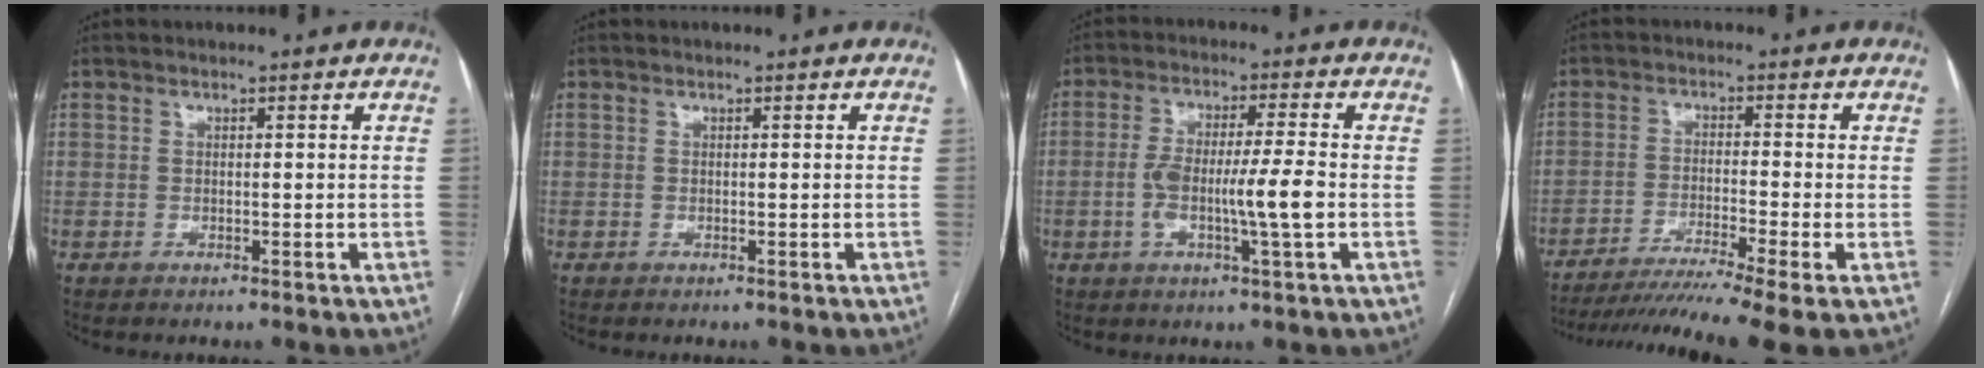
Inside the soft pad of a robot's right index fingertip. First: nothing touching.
{"total": 0.0}
{"total": 8.7, "force": [-1.6, 0.3, 8.6], "torque": [-0.161, 0.005, -0.030]}
{"total": 12.9, "force": [-10.1, -1.4, 7.9], "torque": [-0.131, -0.025, -0.163]}